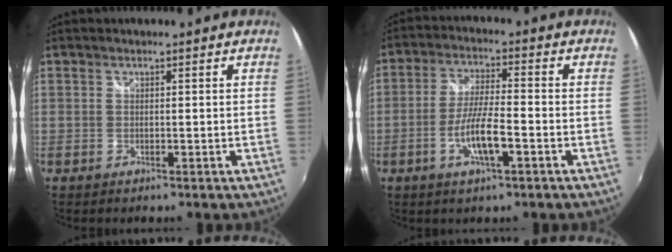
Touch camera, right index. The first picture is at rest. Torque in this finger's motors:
{"motor_torque": [0.26, -0.11, 0.43, 0.07]}